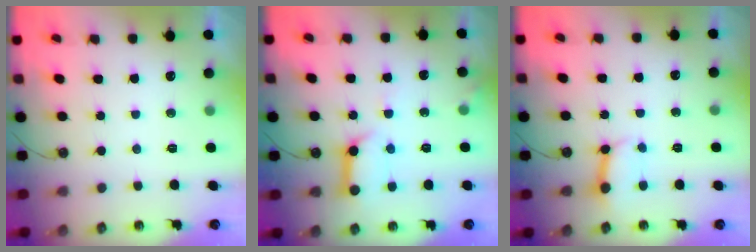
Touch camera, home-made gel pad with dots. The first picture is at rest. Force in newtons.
{"total": 11.1, "press": 11.0, "slide": 1.3}
{"total": 7.2, "press": 7.2, "slide": 0.8}